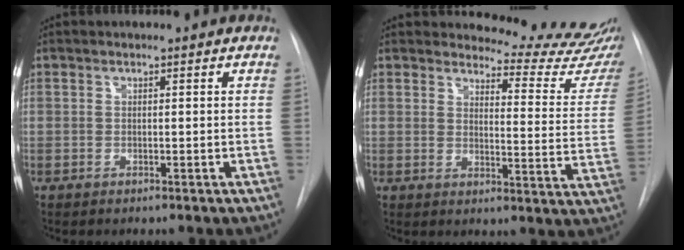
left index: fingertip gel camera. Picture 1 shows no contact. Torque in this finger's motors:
{"motor_torque": [0.91, -1.23, 0.04, -0.03]}